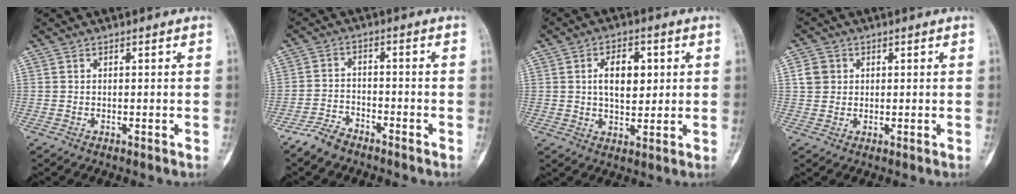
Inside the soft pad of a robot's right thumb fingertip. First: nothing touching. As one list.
[{"total": 4.8, "force": [-4.1, 1.8, 1.6], "torque": [-0.035, 0.018, -0.080]}, {"total": 8.3, "force": [1.8, 4.8, 6.6], "torque": [-0.080, -0.005, 0.031]}, {"total": 3.6, "force": [0.9, 3.2, 1.3], "torque": [-0.007, 0.001, 0.017]}]